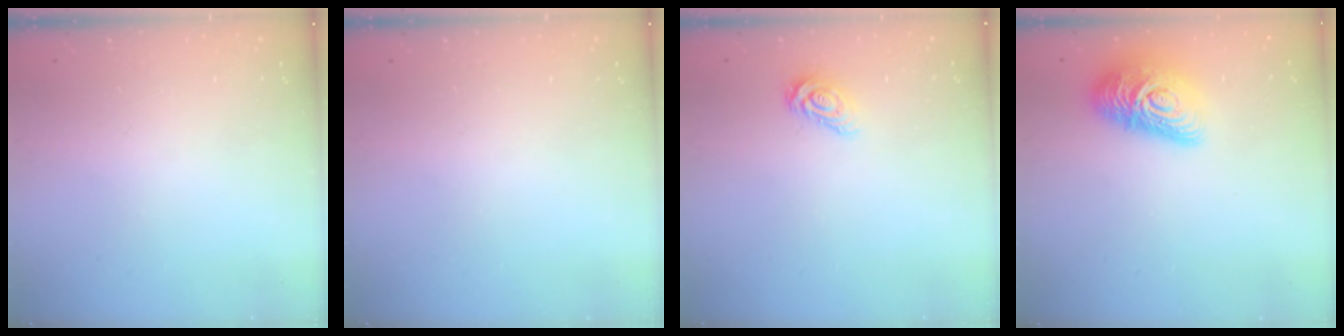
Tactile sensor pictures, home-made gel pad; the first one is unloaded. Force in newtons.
{"total": 0.0}
{"total": 5.1, "press": 5.1, "slide": 0.3}
{"total": 16.1, "press": 16.0, "slide": 1.0}